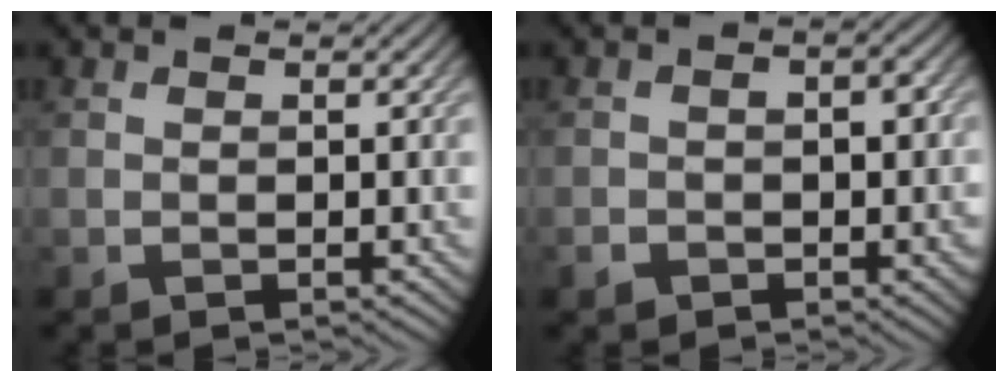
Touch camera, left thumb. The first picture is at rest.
{"total": 3.3, "force": [-1.2, 2.4, 1.9], "torque": [-0.024, -0.003, -0.020]}